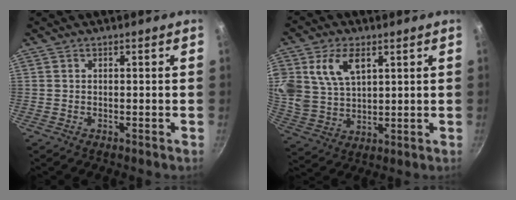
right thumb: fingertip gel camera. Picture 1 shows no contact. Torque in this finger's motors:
{"motor_torque": [-0.52, 1.18, 0.62, 0.75, 0.14]}